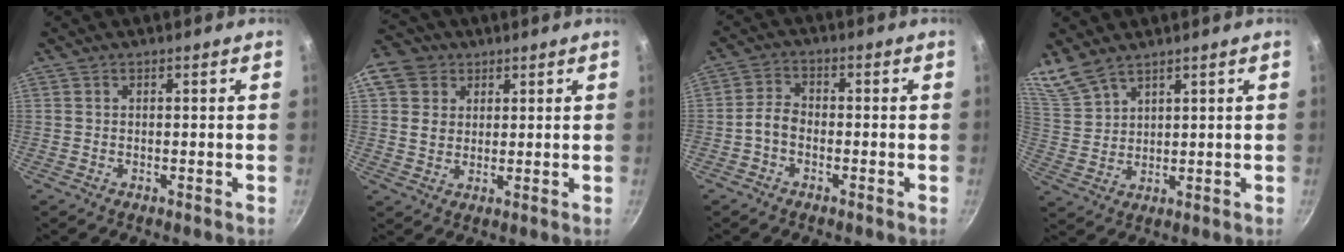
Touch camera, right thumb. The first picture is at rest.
{"total": 9.0, "force": [3.6, 7.4, 3.6], "torque": [-0.050, 0.001, 0.057]}
{"total": 3.7, "force": [-1.6, 2.3, 2.4], "torque": [-0.048, 0.025, -0.040]}
{"total": 7.2, "force": [6.2, 2.5, 2.7], "torque": [-0.048, -0.021, 0.138]}